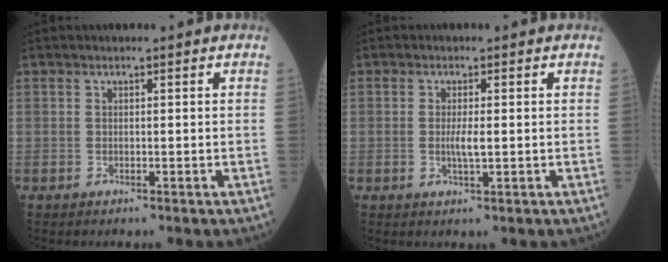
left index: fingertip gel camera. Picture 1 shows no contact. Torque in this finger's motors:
{"motor_torque": [0.54, -0.01, 0.03, 0.02]}